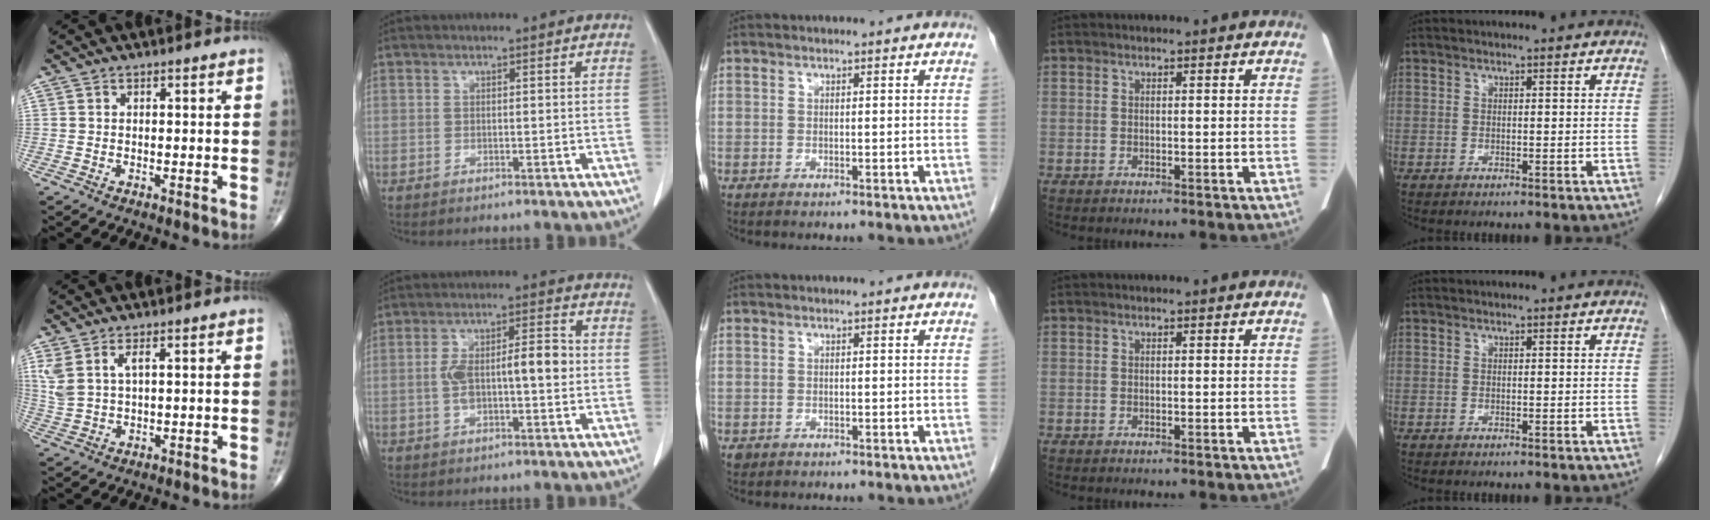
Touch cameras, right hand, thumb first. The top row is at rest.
{"thumb": {"total": 5.2, "force": [2.3, 2.0, 4.2], "torque": [-0.108, -0.005, 0.055]}, "index": {"total": 8.9, "force": [-0.3, 2.7, 8.5], "torque": [-0.160, 0.025, -0.004]}, "middle": {"total": 0.6, "force": [-0.3, 0.5, 0.1], "torque": [-0.008, 0.001, -0.001]}}